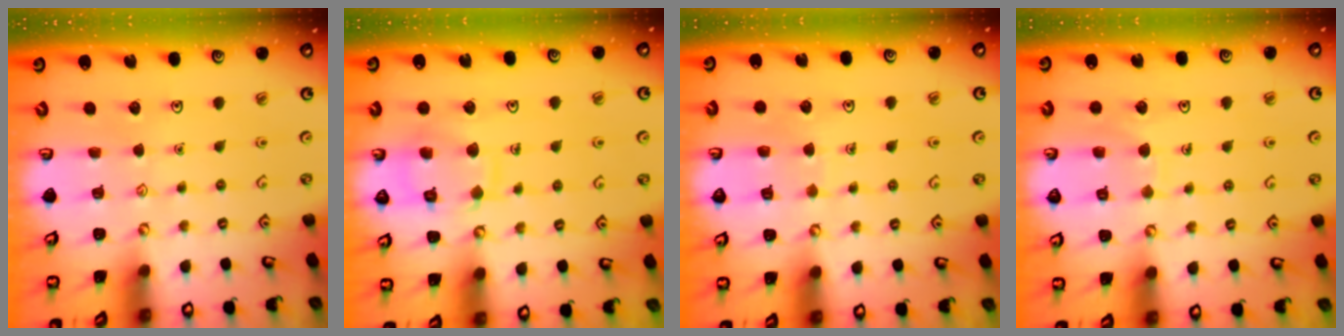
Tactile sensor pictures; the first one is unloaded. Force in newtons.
{"total": 11.1, "press": 11.1, "slide": 0.8}
{"total": 5.1, "press": 5.1, "slide": 0.5}
{"total": 6.7, "press": 6.7, "slide": 0.4}